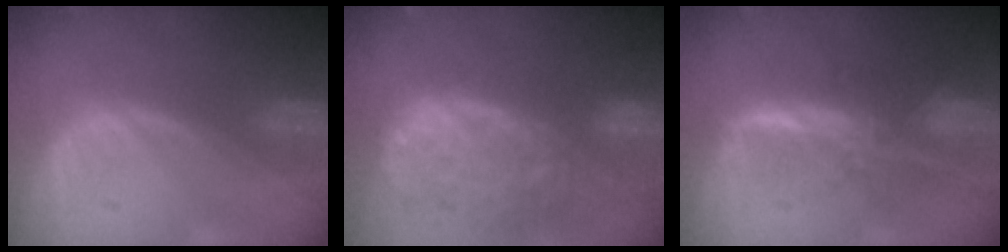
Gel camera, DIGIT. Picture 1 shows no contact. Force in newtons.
{"total": 13.8, "press": 11.2, "slide": 8.0}
{"total": 8.2, "press": 6.9, "slide": 4.4}